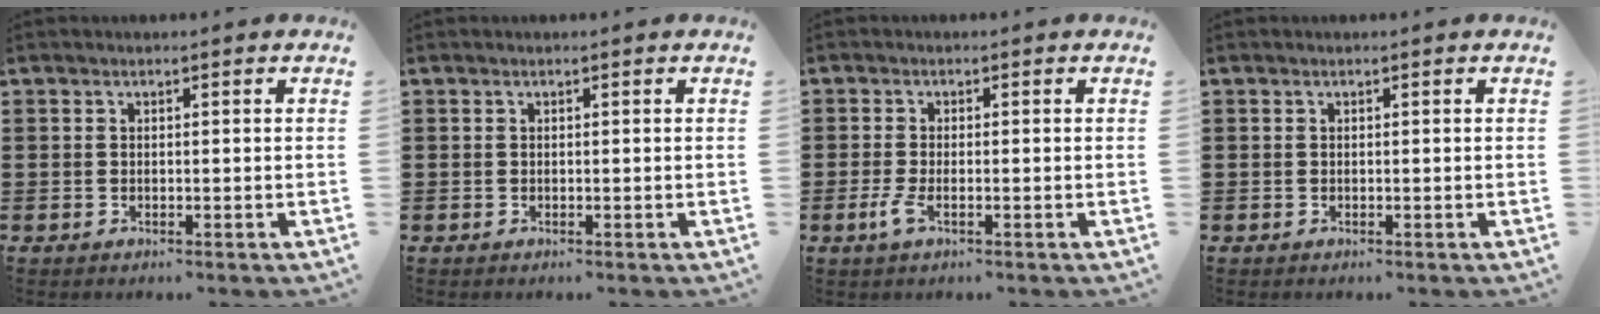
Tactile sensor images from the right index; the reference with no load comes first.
{"total": 0.0}
{"total": 2.3, "force": [-1.0, 0.6, 2.0], "torque": [-0.062, -0.012, -0.026]}
{"total": 0.0}